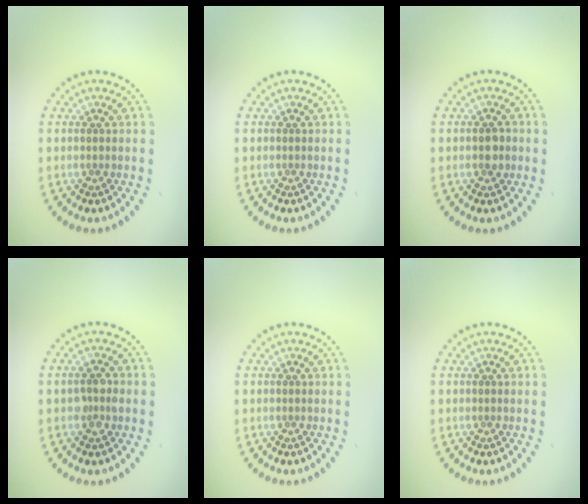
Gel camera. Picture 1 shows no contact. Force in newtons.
{"total": 0.0}
{"total": 1.7, "press": 1.7, "slide": 0.1}
{"total": 1.9, "press": 1.9, "slide": 0.2}
{"total": 0.0}
{"total": 0.0}